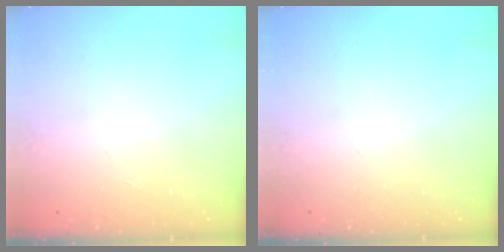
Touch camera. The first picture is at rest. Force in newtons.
{"total": 0.0}